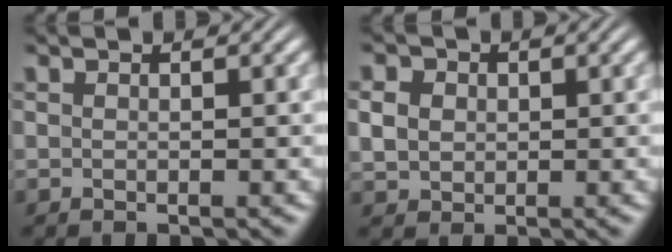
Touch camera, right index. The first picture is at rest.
{"total": 3.4, "force": [0.5, 3.0, 1.6], "torque": [-0.039, -0.004, 0.012]}